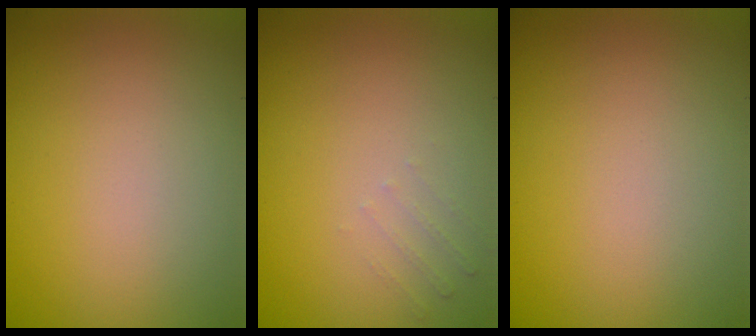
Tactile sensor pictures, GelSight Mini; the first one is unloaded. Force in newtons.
{"total": 0.8, "press": 0.8, "slide": 0.2}
{"total": 0.0}